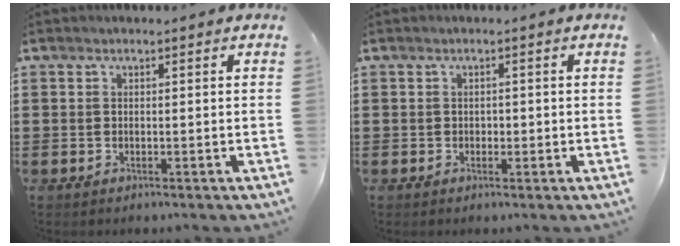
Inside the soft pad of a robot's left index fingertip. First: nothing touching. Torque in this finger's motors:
{"motor_torque": [-0.02, -0.09, 0.01, 0.00]}